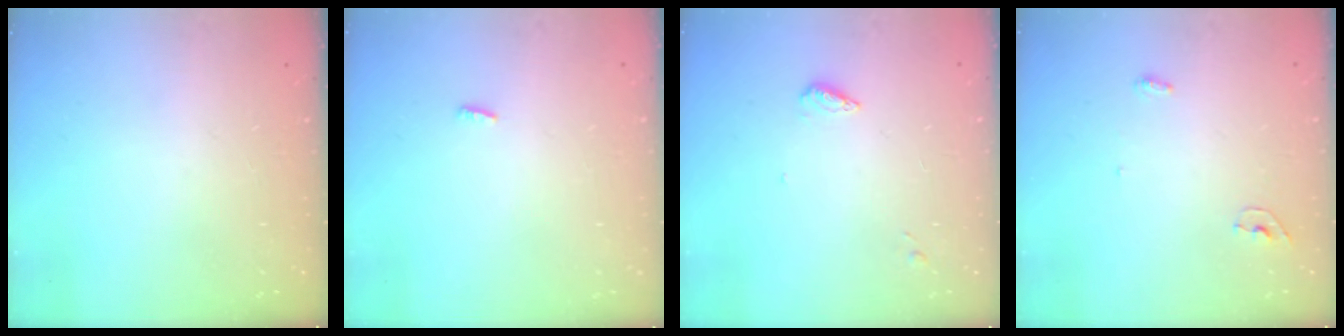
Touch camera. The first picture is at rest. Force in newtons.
{"total": 2.3, "press": 2.1, "slide": 0.8}
{"total": 3.9, "press": 3.9, "slide": 0.5}
{"total": 6.4, "press": 4.1, "slide": 4.9}